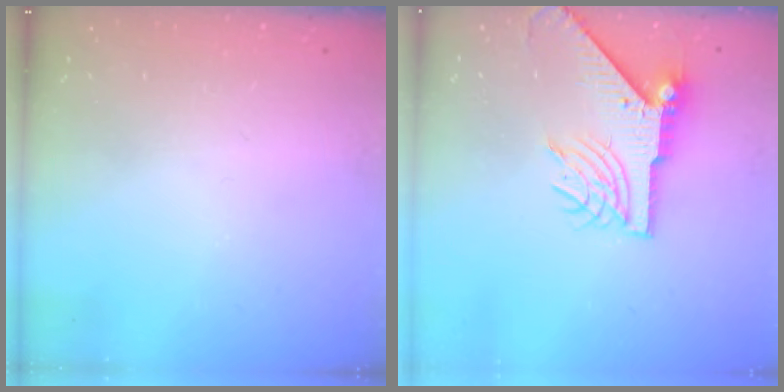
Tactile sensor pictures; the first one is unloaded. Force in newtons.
{"total": 9.2, "press": 9.1, "slide": 1.3}